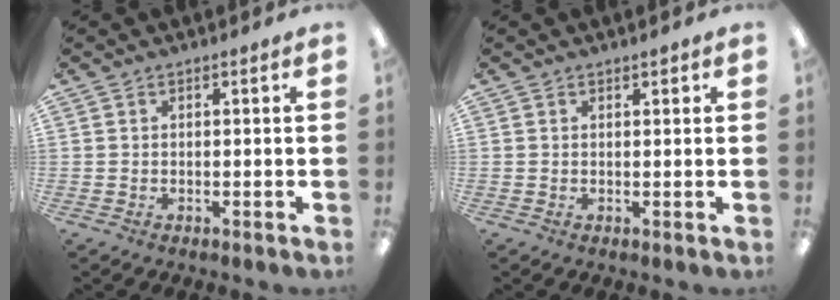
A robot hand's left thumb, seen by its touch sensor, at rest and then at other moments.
{"total": 0.7, "force": [0.6, 0.3, 0.3], "torque": [-0.006, 0.001, 0.011]}